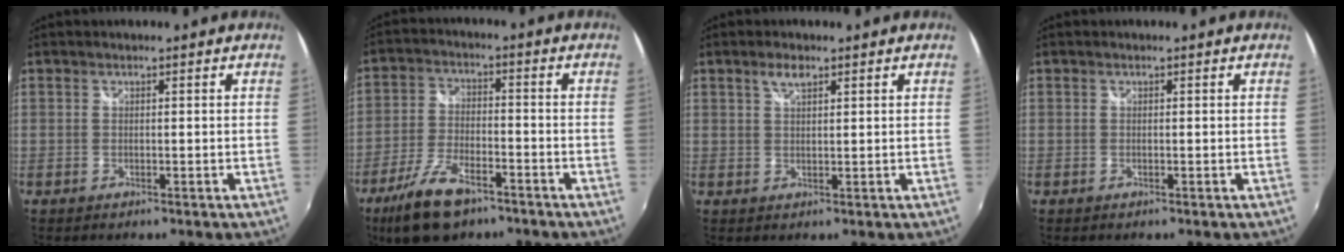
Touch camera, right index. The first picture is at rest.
{"total": 11.7, "force": [-7.8, 4.9, 7.2], "torque": [-0.168, -0.016, -0.145]}
{"total": 2.5, "force": [1.5, 1.0, 1.7], "torque": [-0.029, 0.005, 0.027]}
{"total": 0.0}